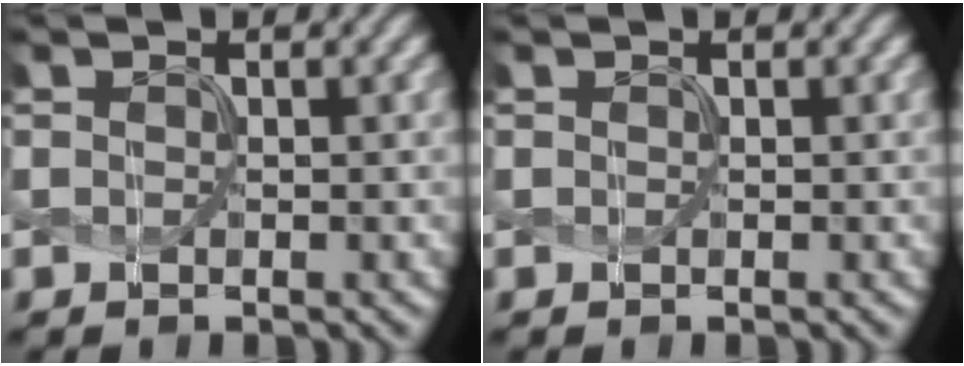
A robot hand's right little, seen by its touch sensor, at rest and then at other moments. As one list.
[{"total": 0.0}]